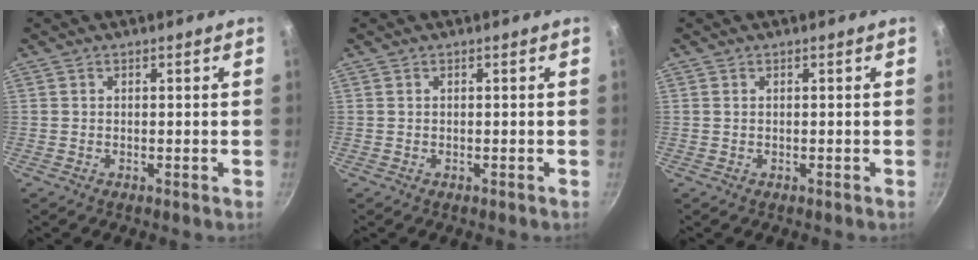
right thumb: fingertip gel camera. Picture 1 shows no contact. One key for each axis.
{"total": 0.0}
{"total": 0.0}